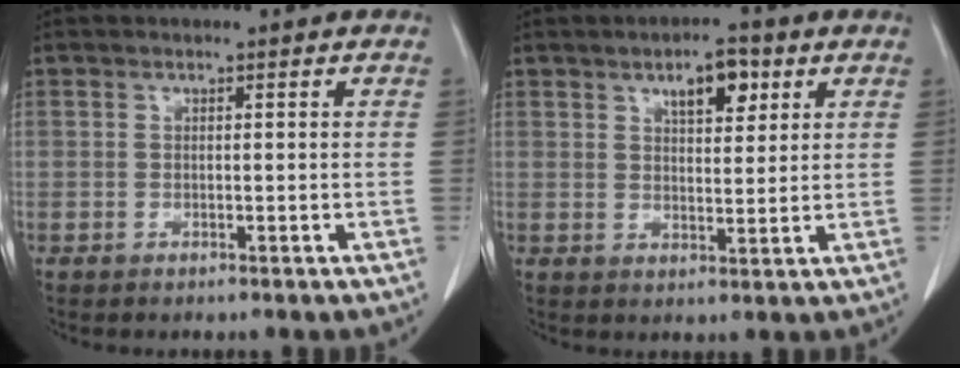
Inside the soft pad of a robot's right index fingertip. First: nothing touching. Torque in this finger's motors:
{"motor_torque": [0.20, 0.19, 0.28, 0.04]}